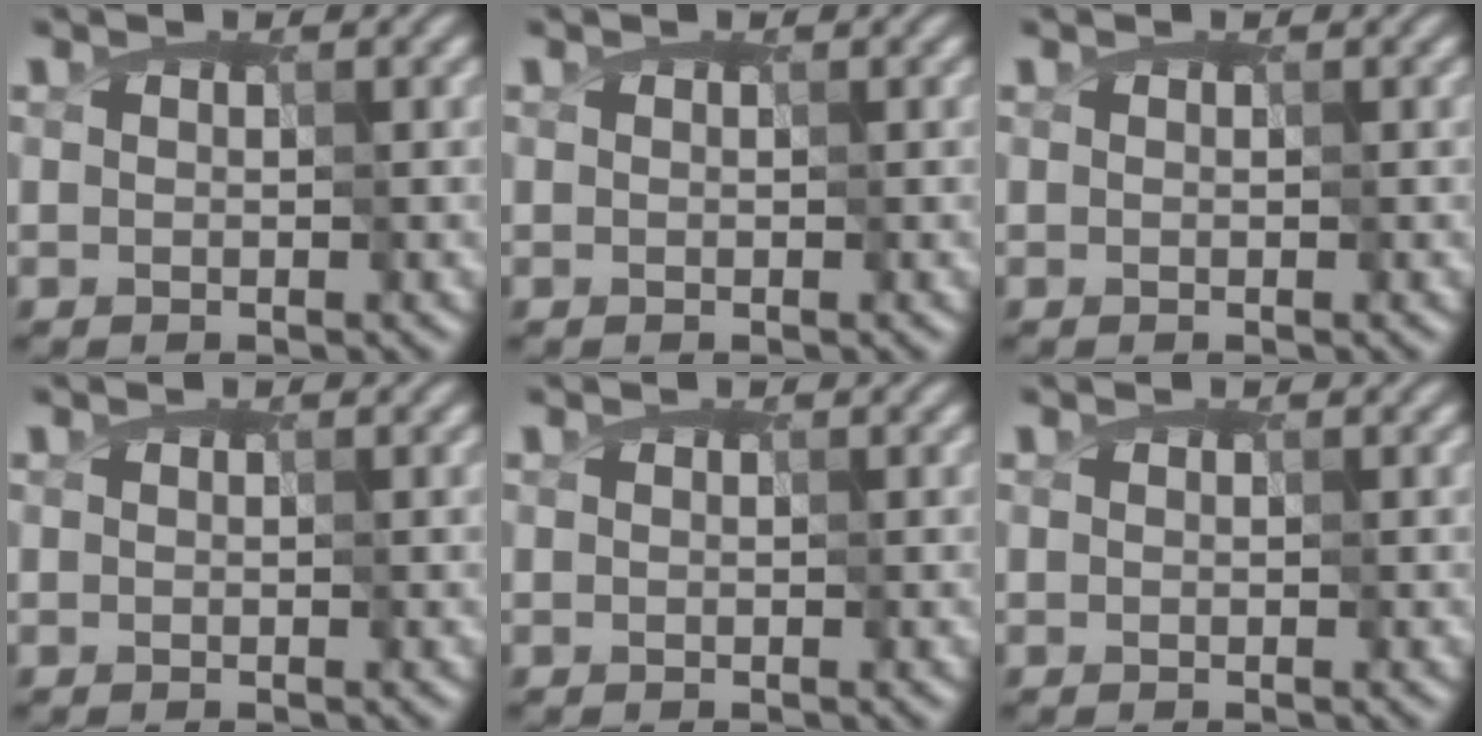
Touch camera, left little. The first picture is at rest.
{"total": 0.0}
{"total": 0.0}
{"total": 0.0}
{"total": 0.0}
{"total": 0.0}